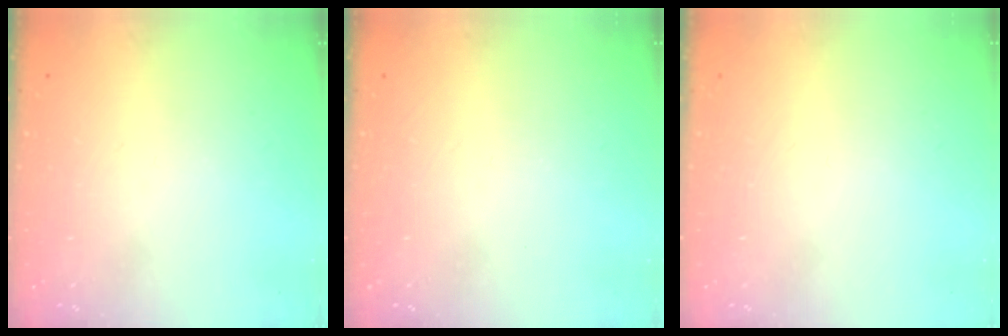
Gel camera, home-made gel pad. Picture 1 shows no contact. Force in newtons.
{"total": 0.0}
{"total": 1.6, "press": 1.6, "slide": 0.1}